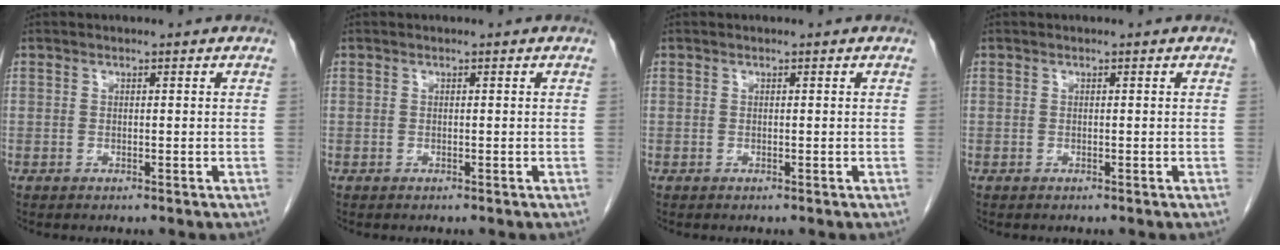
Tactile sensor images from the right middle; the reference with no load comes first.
{"total": 0.0}
{"total": 0.0}
{"total": 0.0}